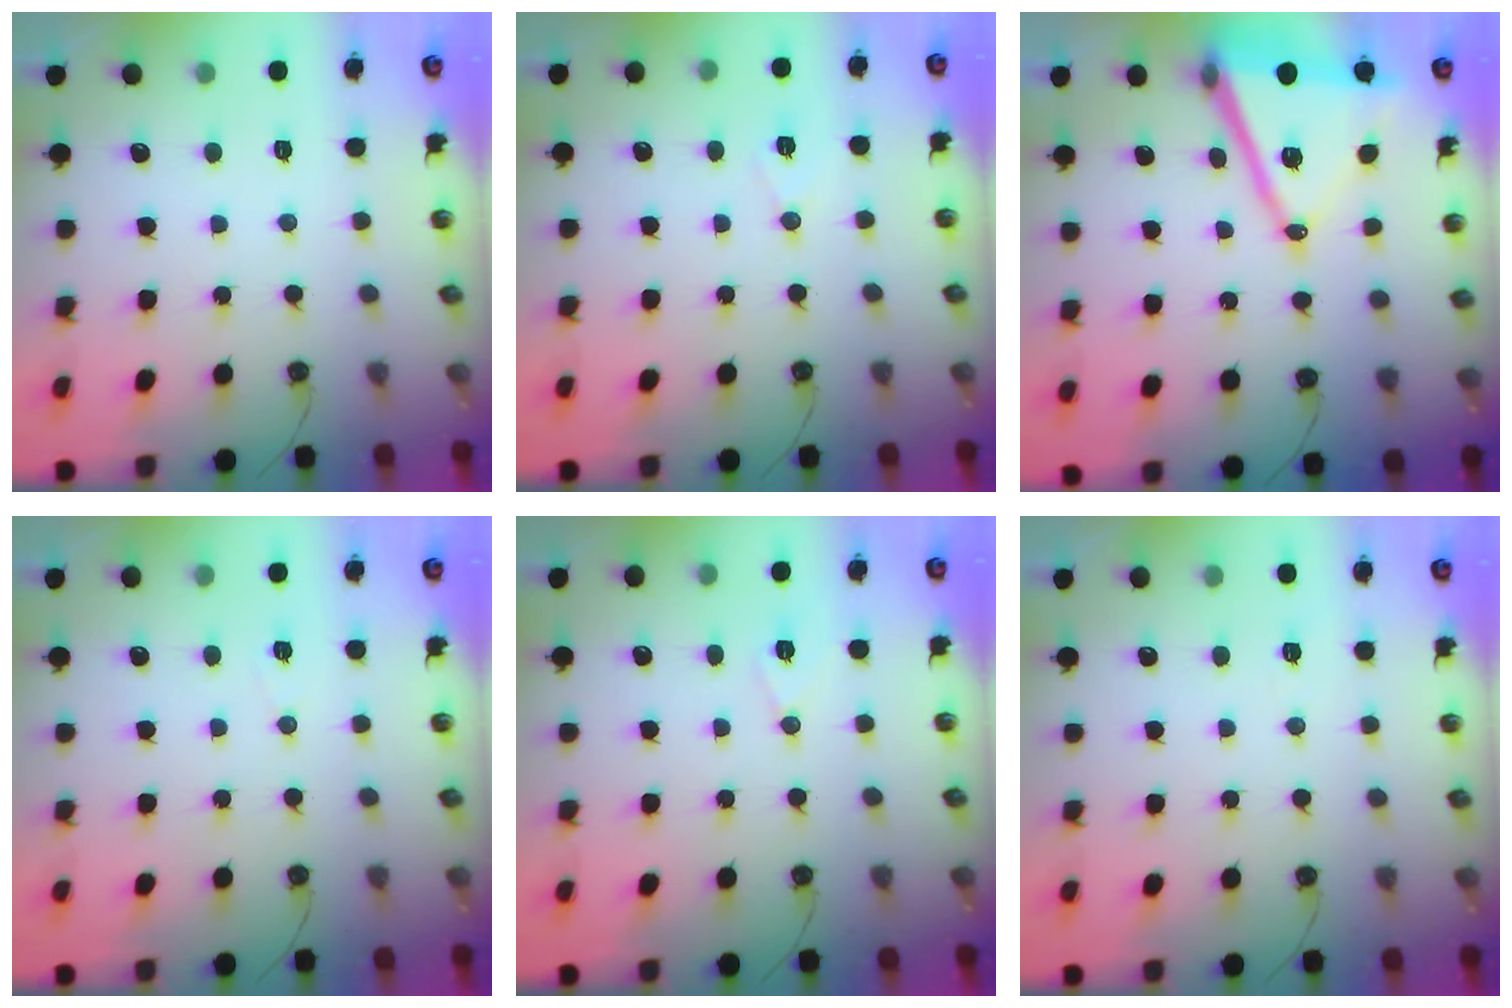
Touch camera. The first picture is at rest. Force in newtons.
{"total": 6.9, "press": 5.3, "slide": 4.5}
{"total": 15.8, "press": 15.3, "slide": 3.9}
{"total": 5.5, "press": 3.2, "slide": 4.5}
{"total": 7.0, "press": 5.3, "slide": 4.5}
{"total": 2.4, "press": 1.7, "slide": 1.7}